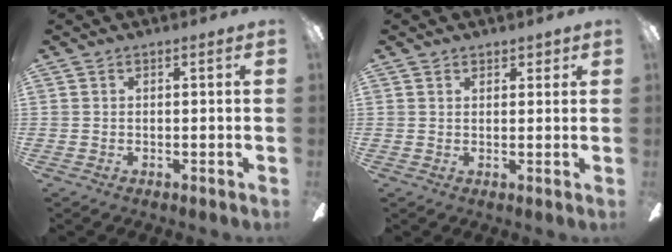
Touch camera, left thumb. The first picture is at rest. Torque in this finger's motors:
{"motor_torque": [-0.01, -0.15, -0.25, 0.03, 0.05]}